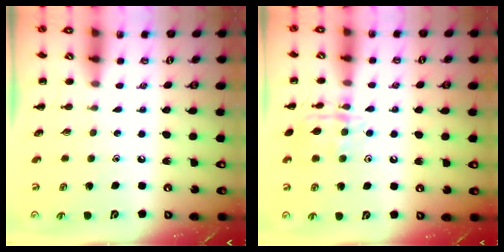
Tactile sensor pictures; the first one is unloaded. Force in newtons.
{"total": 11.1, "press": 11.1, "slide": 0.6}